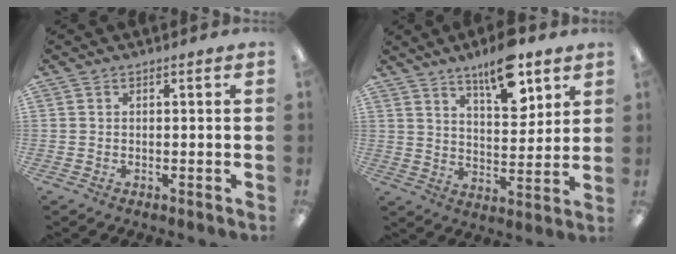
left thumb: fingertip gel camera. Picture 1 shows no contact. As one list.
[{"total": 12.5, "force": [8.9, 4.4, 7.6], "torque": [-0.104, -0.049, 0.150]}]